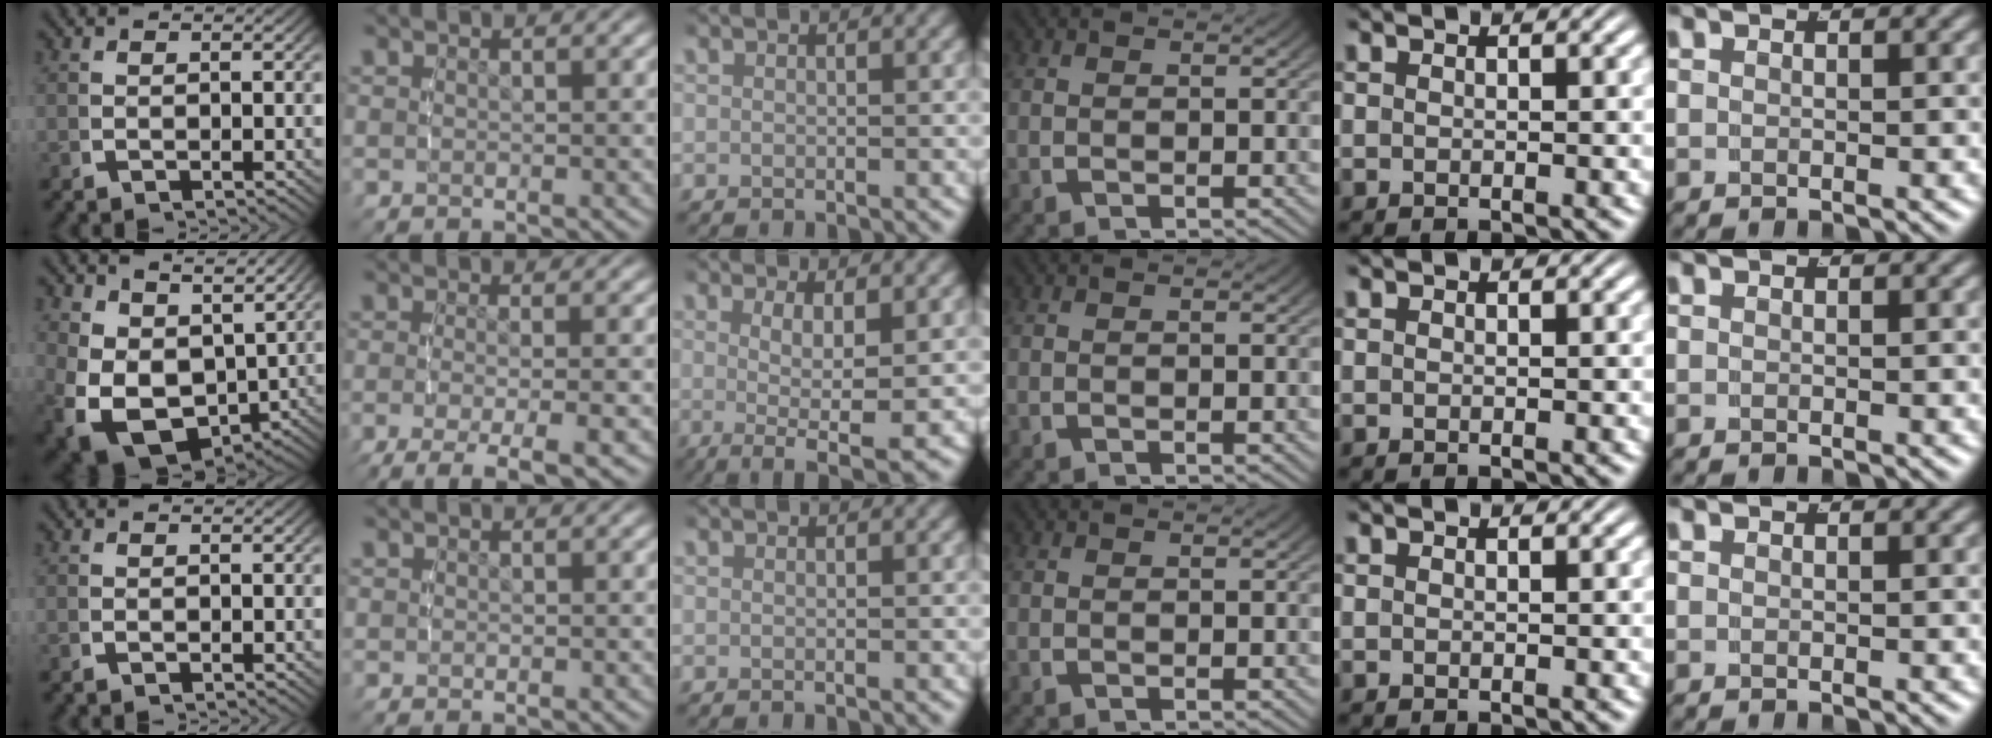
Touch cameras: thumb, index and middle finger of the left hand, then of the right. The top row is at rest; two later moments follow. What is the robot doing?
{"motion": "lift_and_place", "object": "cloth"}